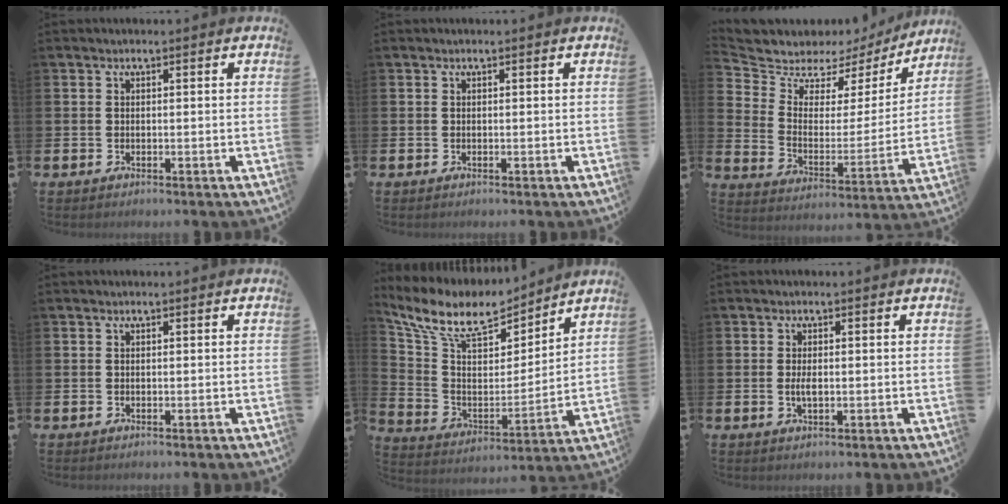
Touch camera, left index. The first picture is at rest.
{"total": 0.0}
{"total": 6.3, "force": [5.3, 3.3, 0.7], "torque": [-0.062, -0.039, 0.091]}
{"total": 0.0}
{"total": 10.8, "force": [9.2, 4.0, 3.9], "torque": [-0.121, -0.055, 0.162]}
{"total": 1.9, "force": [0.0, 0.8, 1.8], "torque": [-0.034, 0.002, -0.001]}